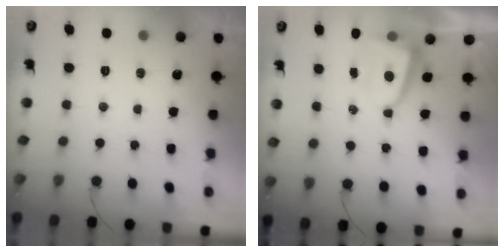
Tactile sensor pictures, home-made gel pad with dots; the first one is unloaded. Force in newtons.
{"total": 2.7, "press": 2.6, "slide": 0.4}